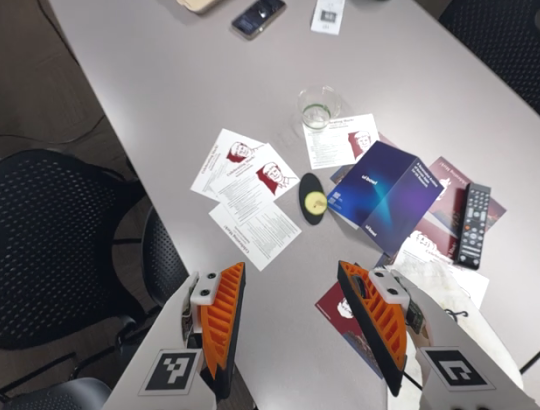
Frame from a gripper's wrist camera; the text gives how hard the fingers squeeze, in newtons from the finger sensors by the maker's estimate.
{"total": 0.7, "left": 0.9, "right": 0.4}